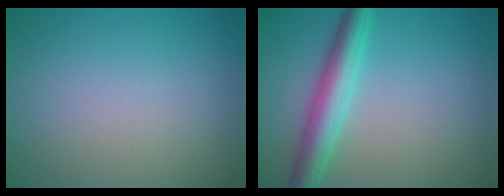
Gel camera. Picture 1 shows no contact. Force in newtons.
{"total": 4.7, "press": 4.7, "slide": 0.1}